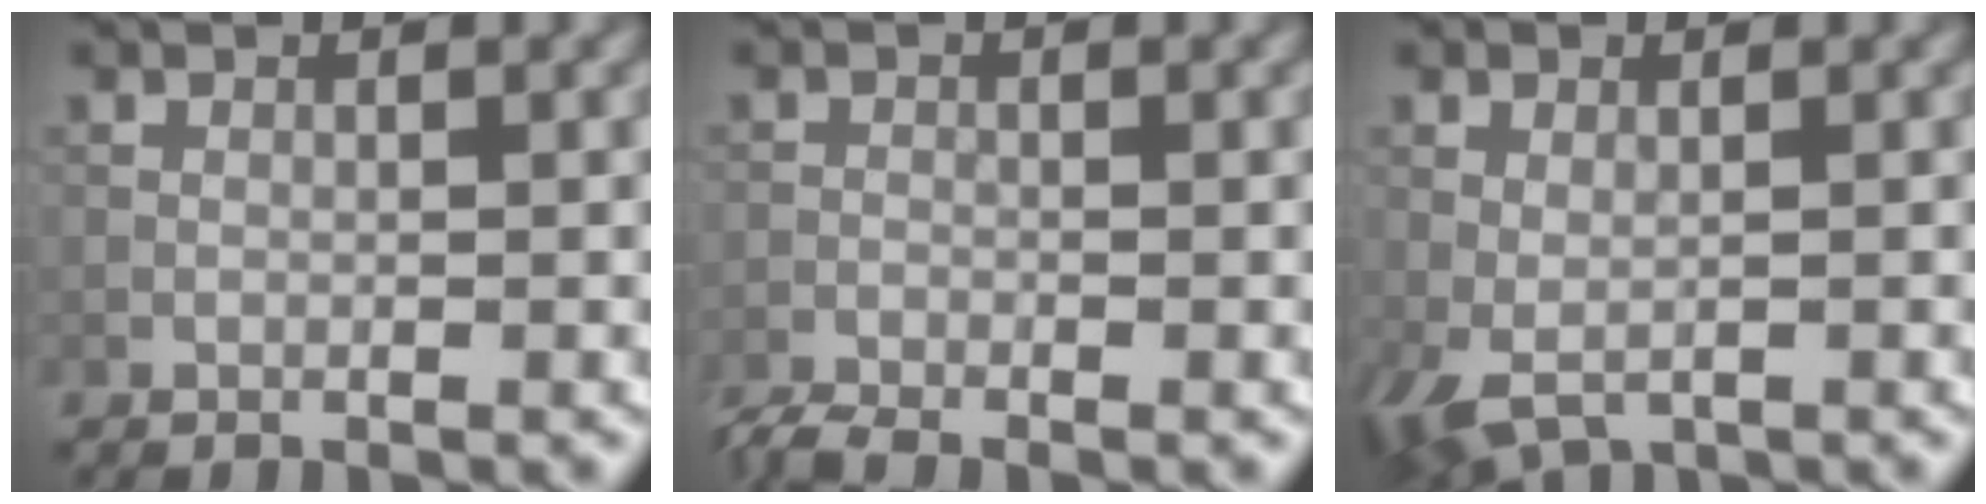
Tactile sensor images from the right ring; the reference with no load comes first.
{"total": 3.0, "force": [-2.7, 0.3, 1.2], "torque": [-0.031, -0.010, -0.063]}
{"total": 3.8, "force": [-1.1, 2.4, 2.8], "torque": [-0.064, -0.007, -0.015]}